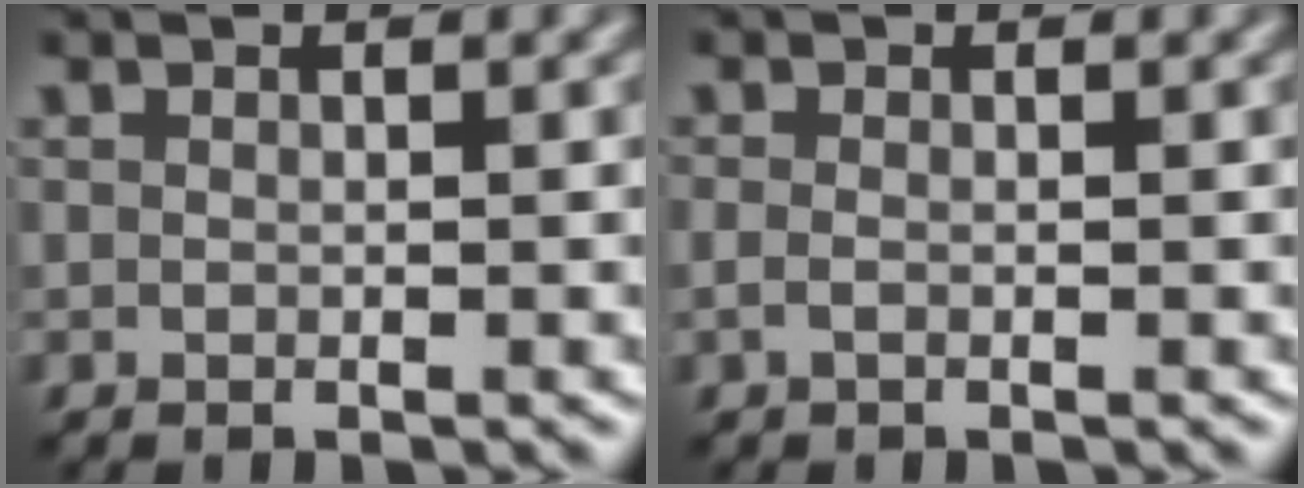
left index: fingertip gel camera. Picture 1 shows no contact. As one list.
[{"total": 0.8, "force": [-0.6, 0.1, 0.5], "torque": [-0.010, -0.003, -0.015]}]